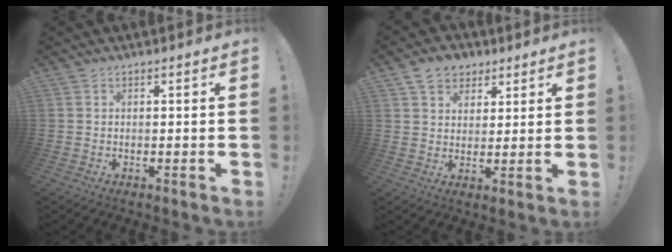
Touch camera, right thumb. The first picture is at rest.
{"total": 8.6, "force": [4.9, 6.6, 2.5], "torque": [-0.033, -0.021, 0.096]}